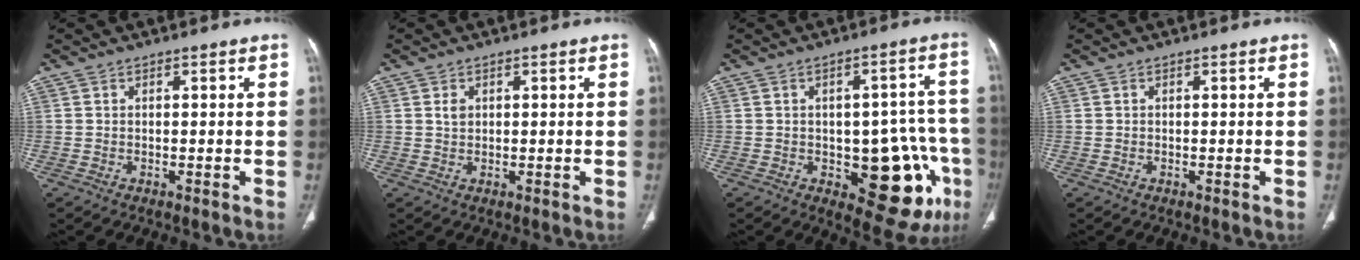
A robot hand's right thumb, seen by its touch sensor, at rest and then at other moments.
{"total": 1.5, "force": [0.5, 1.1, 0.9], "torque": [-0.012, -0.001, 0.012]}
{"total": 16.0, "force": [-5.3, 7.5, 13.2], "torque": [-0.121, 0.028, -0.052]}
{"total": 0.0}